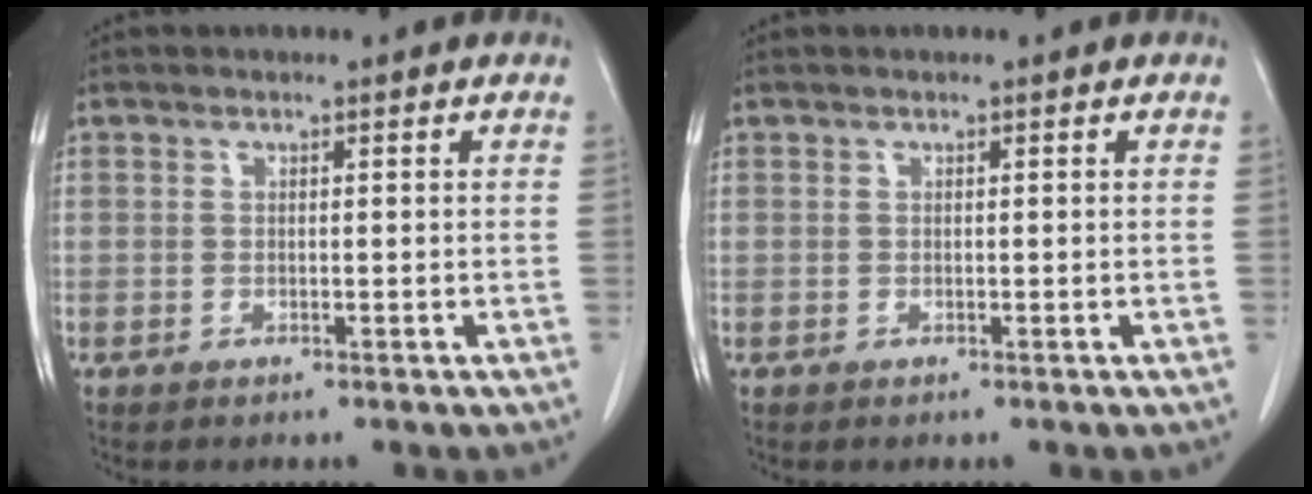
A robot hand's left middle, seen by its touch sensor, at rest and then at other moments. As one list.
[{"total": 0.0}]